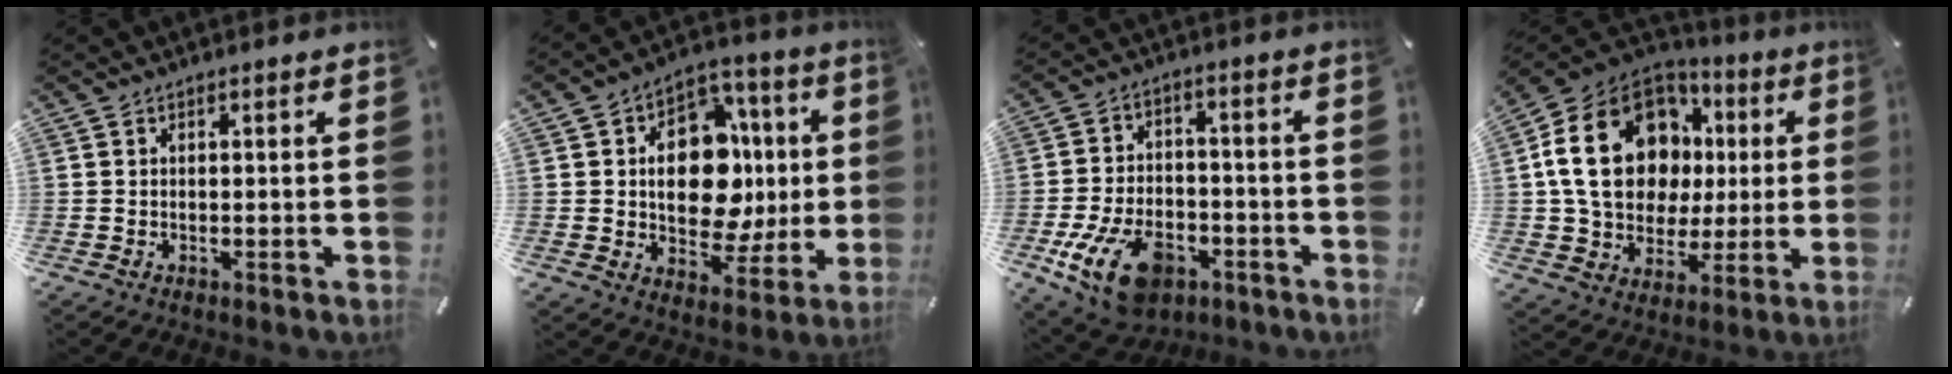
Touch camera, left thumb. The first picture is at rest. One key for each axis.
{"total": 16.7, "fx": 0.4, "fy": 12.1, "fz": 11.6, "tx": -0.171, "ty": -0.003, "tz": 0.013}
{"total": 14.9, "fx": -7.0, "fy": 9.1, "fz": 9.5, "tx": -0.180, "ty": 0.038, "tz": -0.117}
{"total": 23.1, "fx": 4.6, "fy": 18.1, "fz": 13.7, "tx": -0.258, "ty": 0.002, "tz": 0.089}